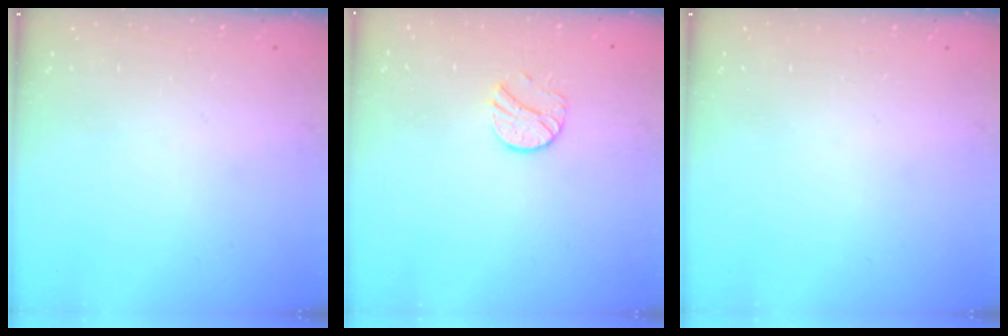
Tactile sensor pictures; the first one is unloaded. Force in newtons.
{"total": 8.4, "press": 8.4, "slide": 0.6}
{"total": 0.0}